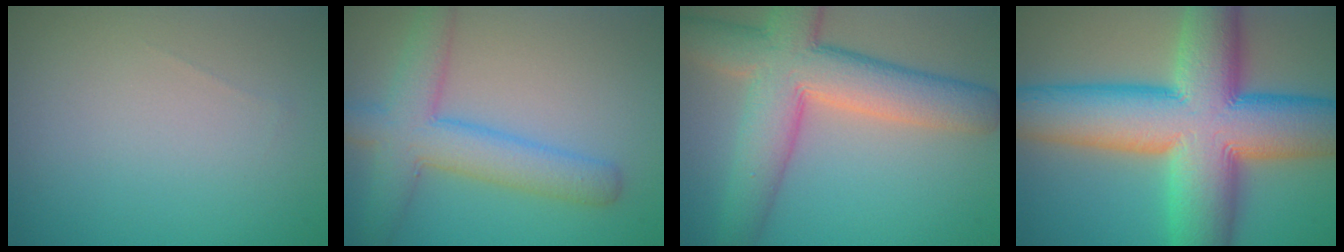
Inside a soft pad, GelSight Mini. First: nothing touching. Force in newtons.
{"total": 5.8, "press": 5.8, "slide": 0.3}
{"total": 9.1, "press": 9.0, "slide": 0.7}
{"total": 16.5, "press": 16.5, "slide": 0.4}